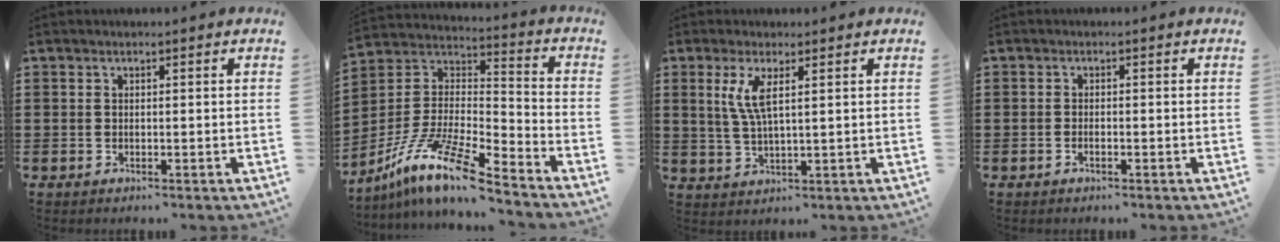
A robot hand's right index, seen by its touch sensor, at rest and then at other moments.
{"total": 12.2, "force": [-9.2, 1.8, 7.8], "torque": [-0.168, 0.004, -0.185]}
{"total": 4.8, "force": [1.7, 1.0, 4.4], "torque": [-0.100, -0.003, 0.024]}
{"total": 0.8, "force": [-0.6, 0.1, 0.5], "torque": [-0.010, -0.004, -0.010]}